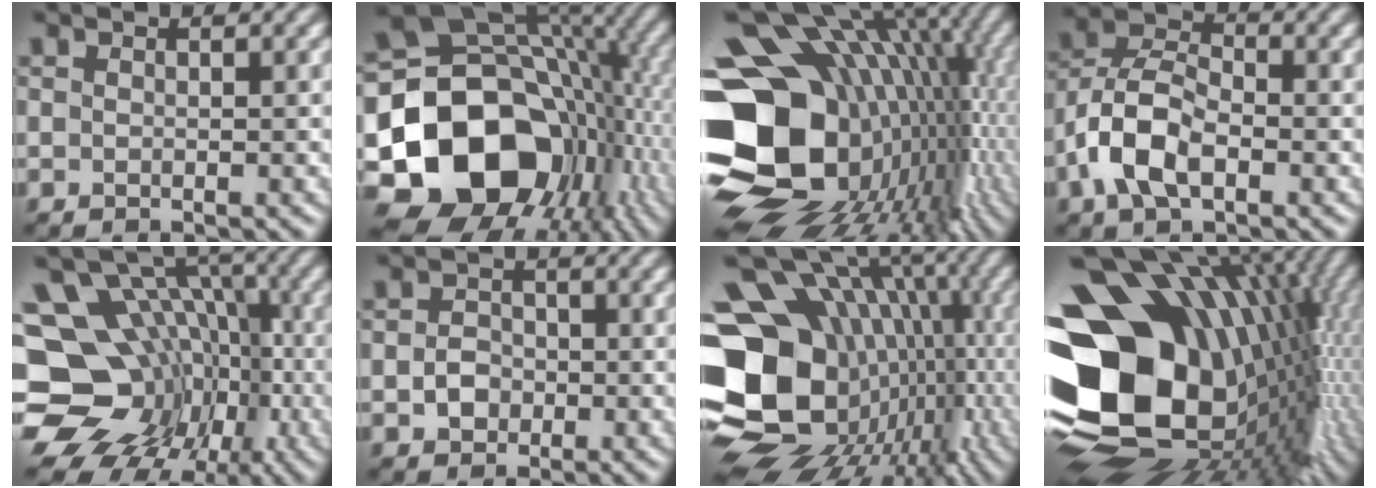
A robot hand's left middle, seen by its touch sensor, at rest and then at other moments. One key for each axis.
{"total": 18.8, "fx": -4.5, "fy": 14.3, "fz": 11.4, "tx": -0.222, "ty": -0.015, "tz": -0.077}
{"total": 20.7, "fx": -0.6, "fy": 15.4, "fz": 13.9, "tx": -0.270, "ty": -0.011, "tz": 0.018}
{"total": 6.7, "fx": -2.3, "fy": 3.9, "fz": 5.0, "tx": -0.107, "ty": 0.010, "tz": -0.054}
{"total": 16.8, "fx": -3.8, "fy": 13.4, "fz": 9.4, "tx": -0.159, "ty": -0.004, "tz": -0.051}
{"total": 2.1, "fx": -0.5, "fy": 1.8, "fz": 1.0, "tx": -0.015, "ty": -0.002, "tz": -0.014}
{"total": 19.5, "fx": -2.3, "fy": 15.3, "fz": 11.8, "tx": -0.198, "ty": 0.008, "tz": -0.014}
{"total": 20.9, "fx": 0.1, "fy": 15.2, "fz": 14.3, "tx": -0.277, "ty": -0.027, "tz": 0.025}